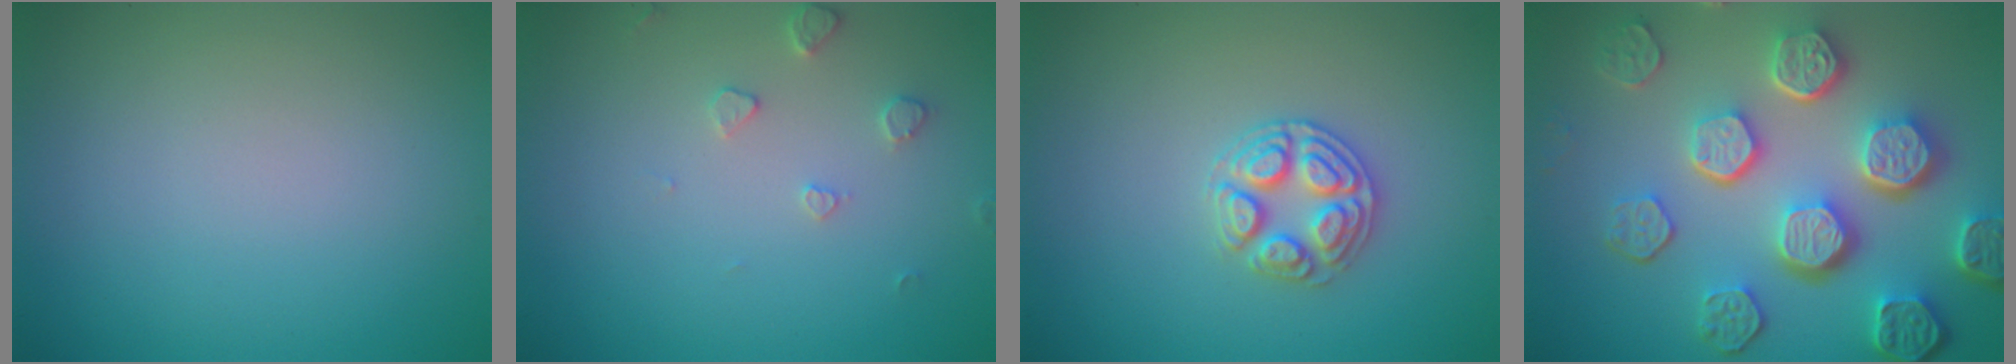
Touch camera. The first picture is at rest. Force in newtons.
{"total": 1.5, "press": 1.5, "slide": 0.3}
{"total": 2.9, "press": 2.8, "slide": 0.3}
{"total": 8.5, "press": 6.2, "slide": 5.8}